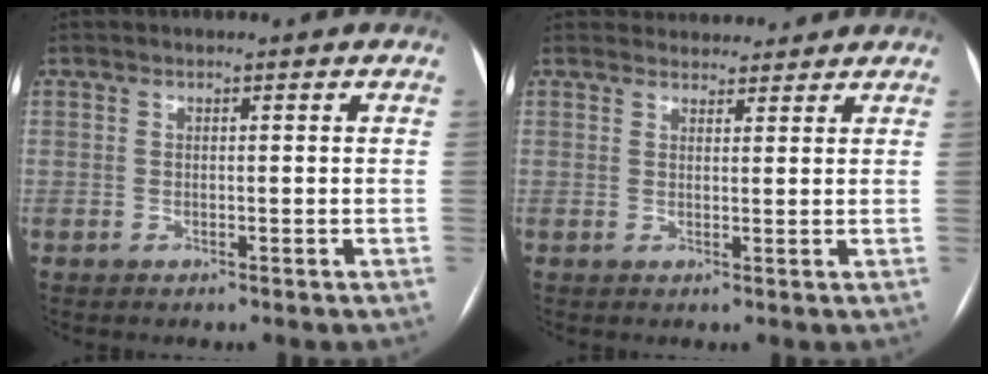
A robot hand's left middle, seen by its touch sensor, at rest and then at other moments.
{"total": 5.3, "force": [5.0, 1.6, 0.2], "torque": [0.003, 0.020, 0.062]}